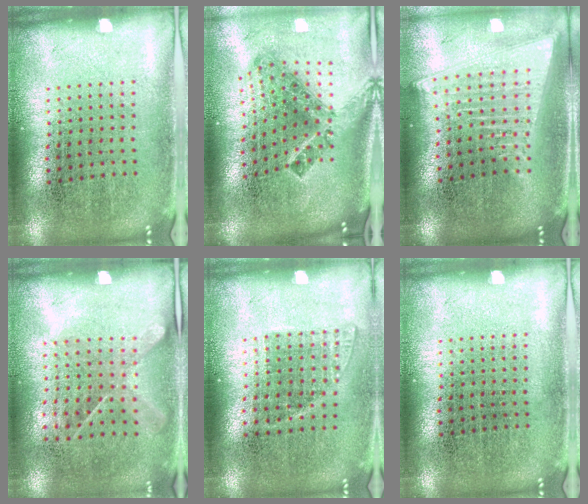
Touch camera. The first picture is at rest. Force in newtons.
{"total": 2.1, "press": 1.3, "slide": 1.6}
{"total": 2.0, "press": 1.7, "slide": 1.1}
{"total": 1.2, "press": 0.9, "slide": 0.8}
{"total": 1.1, "press": 0.9, "slide": 0.5}
{"total": 0.0}